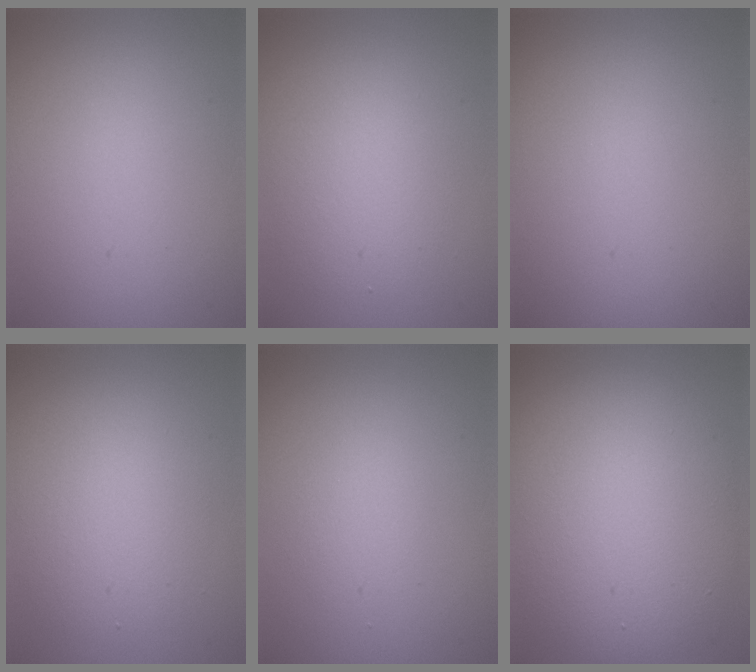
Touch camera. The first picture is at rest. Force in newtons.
{"total": 3.4, "press": 3.3, "slide": 0.3}
{"total": 0.0}
{"total": 4.1, "press": 4.1, "slide": 0.3}
{"total": 1.4, "press": 1.4, "slide": 0.1}
{"total": 10.2, "press": 10.1, "slide": 1.0}